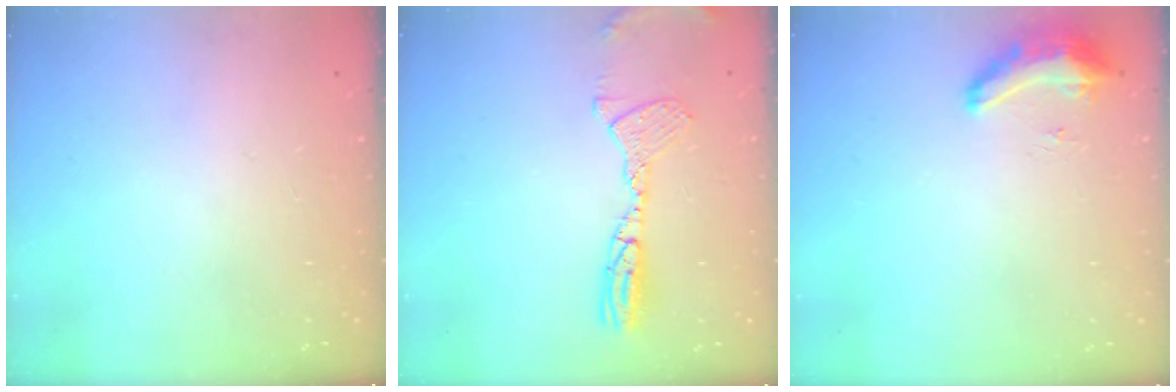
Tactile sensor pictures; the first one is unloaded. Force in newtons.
{"total": 12.0, "press": 11.8, "slide": 2.5}
{"total": 9.2, "press": 8.6, "slide": 3.1}